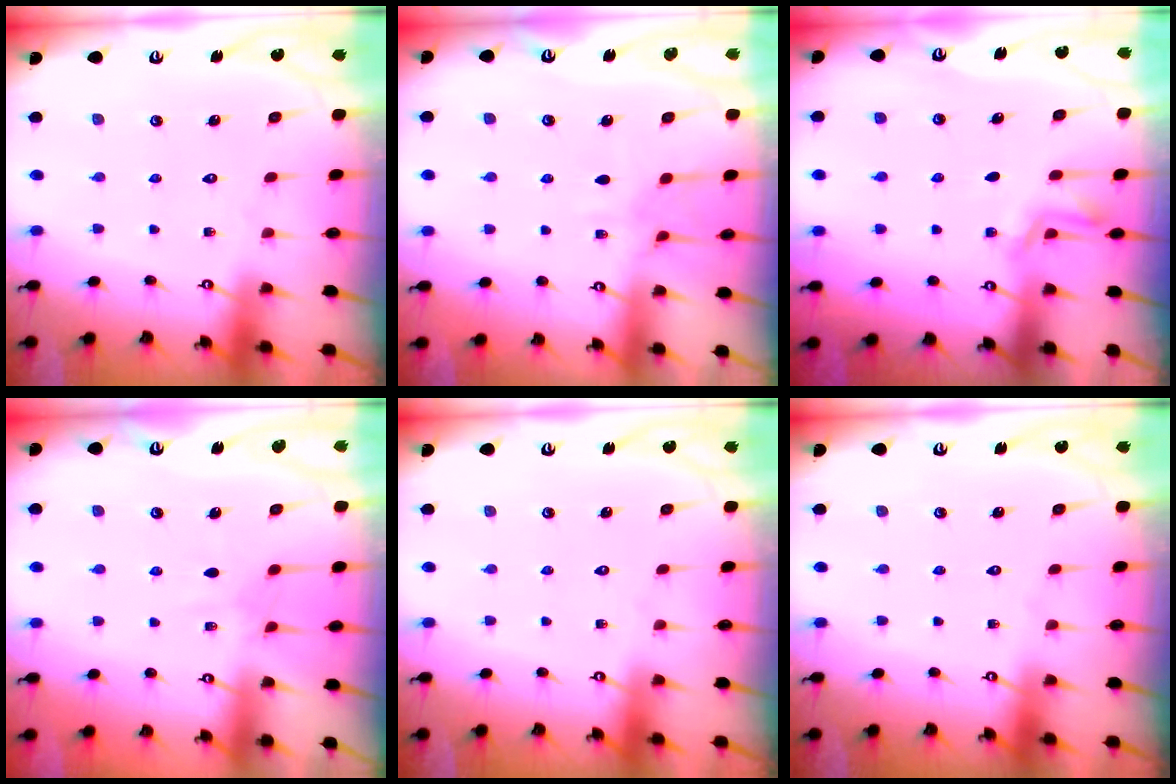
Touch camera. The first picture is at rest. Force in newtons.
{"total": 7.2, "press": 7.2, "slide": 0.7}
{"total": 2.0, "press": 1.6, "slide": 1.1}
{"total": 5.7, "press": 5.7, "slide": 0.6}
{"total": 0.0}
{"total": 0.0}